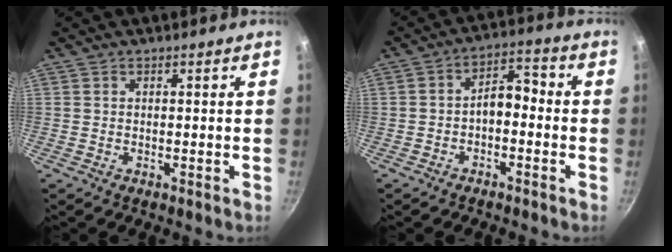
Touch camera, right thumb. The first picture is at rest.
{"total": 5.7, "force": [-1.8, 3.3, 4.4], "torque": [-0.048, 0.040, -0.032]}